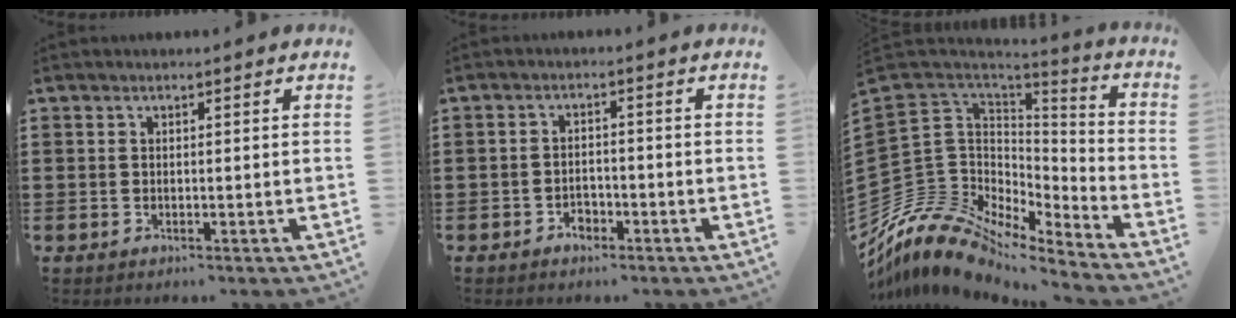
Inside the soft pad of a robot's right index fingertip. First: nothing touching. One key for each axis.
{"total": 2.2, "fx": -1.6, "fy": 1.2, "fz": 0.9, "tx": -0.020, "ty": 0.001, "tz": -0.033}
{"total": 10.8, "fx": -6.6, "fy": 7.6, "fz": 4.1, "tx": -0.144, "ty": -0.014, "tz": -0.132}